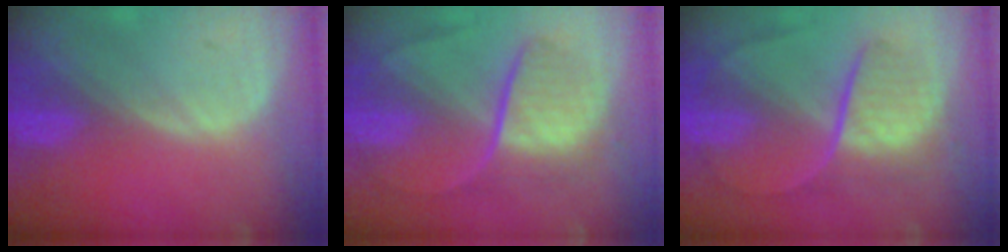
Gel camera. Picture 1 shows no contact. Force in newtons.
{"total": 8.9, "press": 7.5, "slide": 4.7}
{"total": 8.9, "press": 7.5, "slide": 4.7}